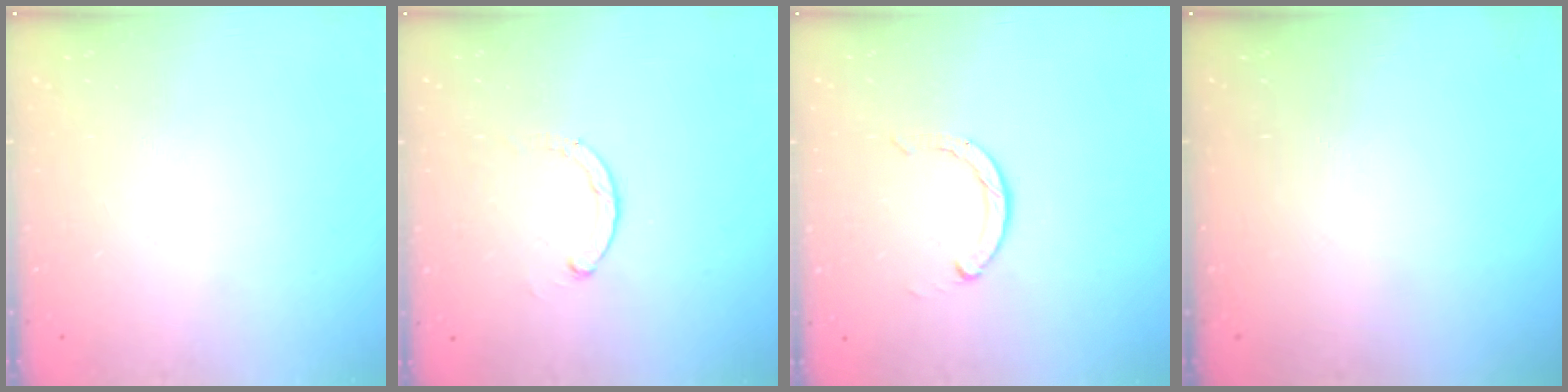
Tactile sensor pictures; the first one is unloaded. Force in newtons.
{"total": 1.1, "press": 1.0, "slide": 0.3}
{"total": 2.3, "press": 2.3, "slide": 0.4}
{"total": 0.0}